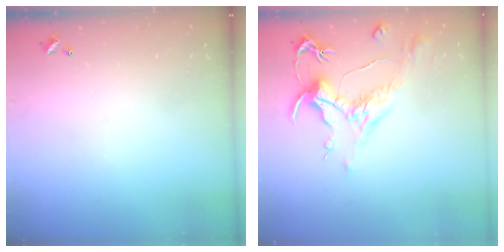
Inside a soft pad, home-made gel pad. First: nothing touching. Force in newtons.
{"total": 1.6, "press": 0.8, "slide": 1.5}